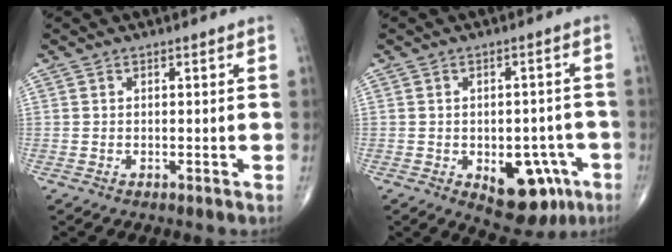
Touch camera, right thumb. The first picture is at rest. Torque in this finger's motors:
{"motor_torque": [3.18, 1.83, 0.39, -0.63, 0.16]}